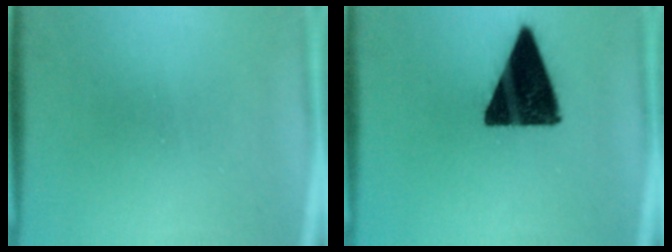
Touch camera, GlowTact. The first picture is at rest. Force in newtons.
{"total": 16.1}